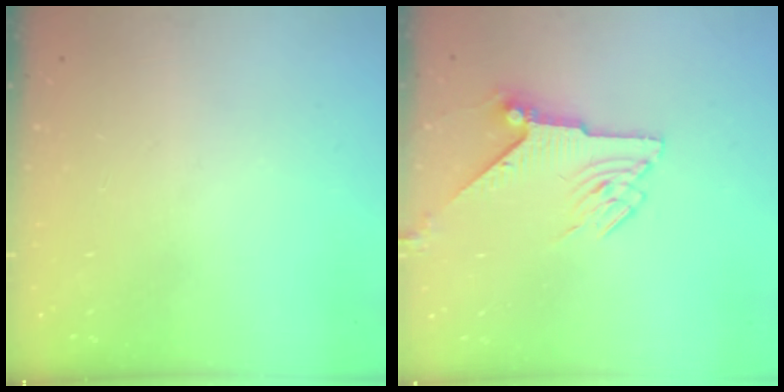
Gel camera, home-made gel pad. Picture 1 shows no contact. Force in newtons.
{"total": 7.0, "press": 7.0, "slide": 0.3}